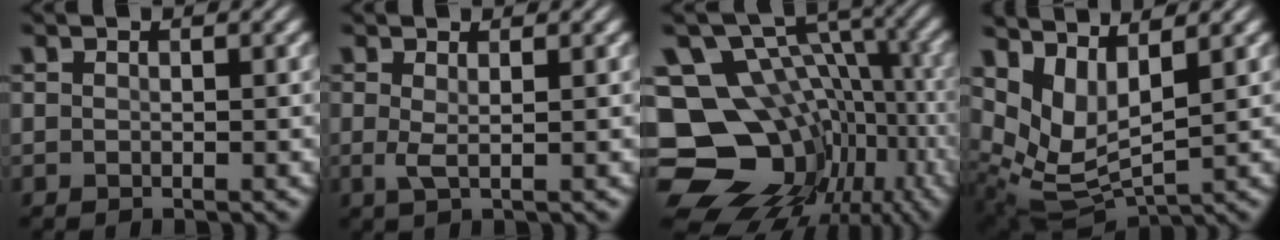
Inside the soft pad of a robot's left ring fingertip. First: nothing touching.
{"total": 1.4, "force": [0.2, 0.3, 1.3], "torque": [-0.029, -0.004, 0.003]}
{"total": 15.9, "force": [-4.5, 12.3, 9.0], "torque": [-0.151, 0.004, -0.046]}
{"total": 7.0, "force": [3.3, 3.1, 5.3], "torque": [-0.116, -0.011, 0.070]}